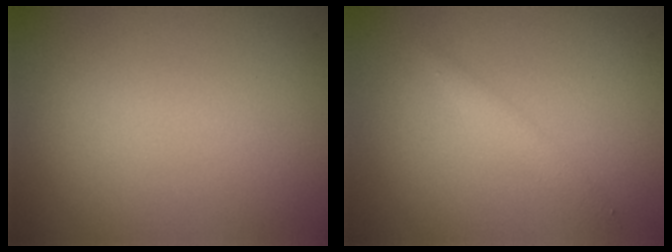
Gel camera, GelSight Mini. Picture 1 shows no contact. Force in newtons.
{"total": 1.4, "press": 1.4, "slide": 0.0}